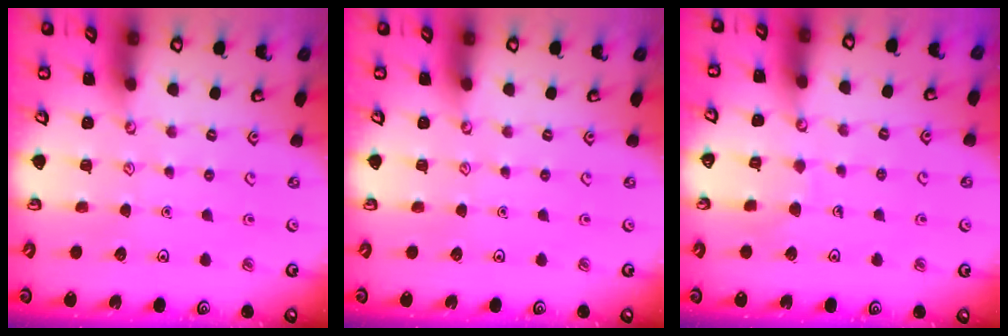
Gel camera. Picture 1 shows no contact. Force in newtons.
{"total": 0.0}
{"total": 5.6, "press": 5.6, "slide": 0.5}